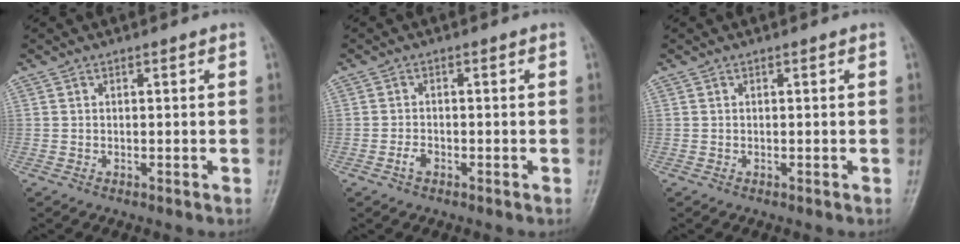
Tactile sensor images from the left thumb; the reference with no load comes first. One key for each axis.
{"total": 1.6, "fx": -0.8, "fy": 1.0, "fz": 1.0, "tx": -0.020, "ty": 0.003, "tz": -0.018}
{"total": 0.0}